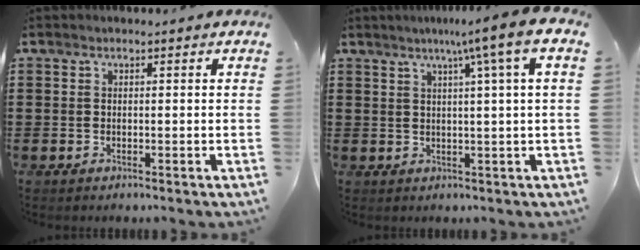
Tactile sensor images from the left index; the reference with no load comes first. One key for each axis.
{"total": 6.4, "fx": 3.0, "fy": -1.3, "fz": 5.5, "tx": -0.096, "ty": -0.009, "tz": 0.041}